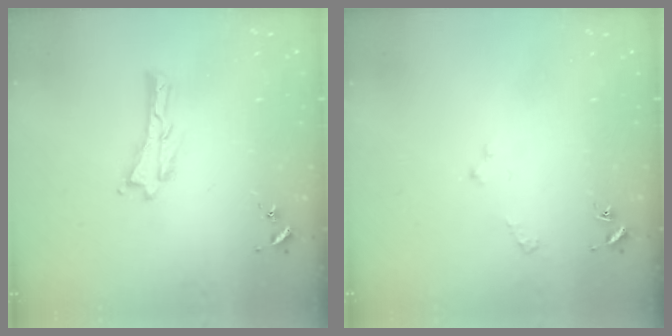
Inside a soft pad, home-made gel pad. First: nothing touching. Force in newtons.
{"total": 1.6, "press": 1.6, "slide": 0.2}